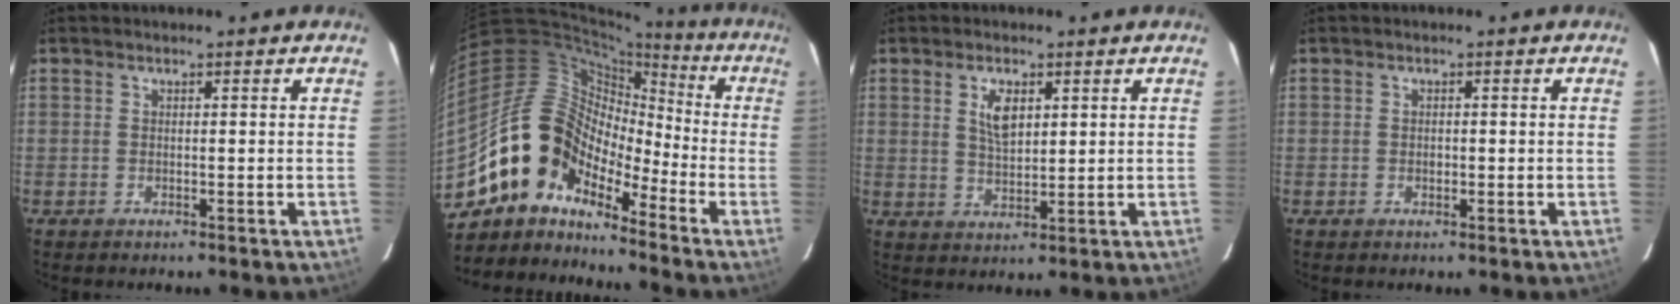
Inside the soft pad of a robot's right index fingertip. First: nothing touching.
{"total": 13.2, "force": [-9.7, 7.3, 5.1], "torque": [-0.091, 0.029, -0.202]}
{"total": 5.2, "force": [1.9, 2.5, 4.1], "torque": [-0.072, 0.003, 0.039]}
{"total": 1.0, "force": [-0.2, 0.8, 0.5], "torque": [-0.008, 0.002, -0.003]}